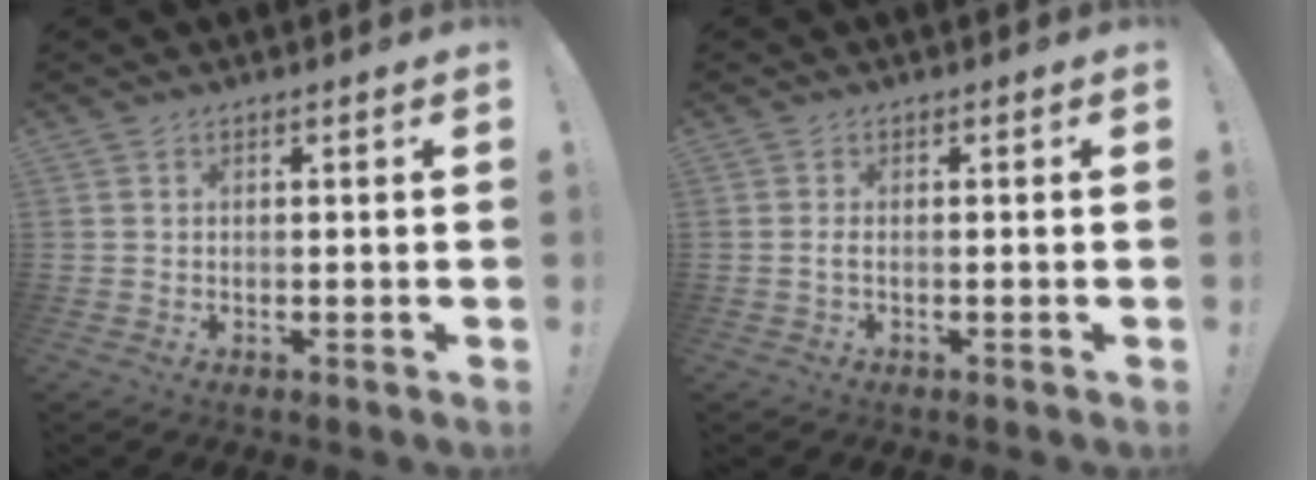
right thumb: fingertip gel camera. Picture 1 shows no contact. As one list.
[{"total": 1.3, "force": [-0.3, 0.0, 1.3], "torque": [-0.022, 0.003, -0.006]}]